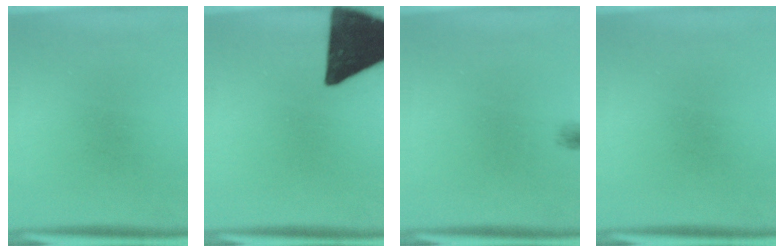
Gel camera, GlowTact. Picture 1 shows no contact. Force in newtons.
{"total": 17.6}
{"total": 1.4}
{"total": 0.0}